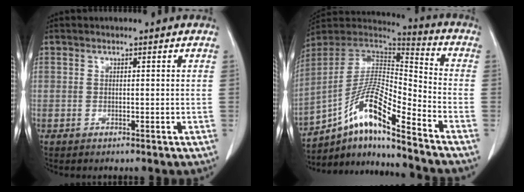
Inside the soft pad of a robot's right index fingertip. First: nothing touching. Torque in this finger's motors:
{"motor_torque": [0.99, -0.94, 0.46, 0.15]}